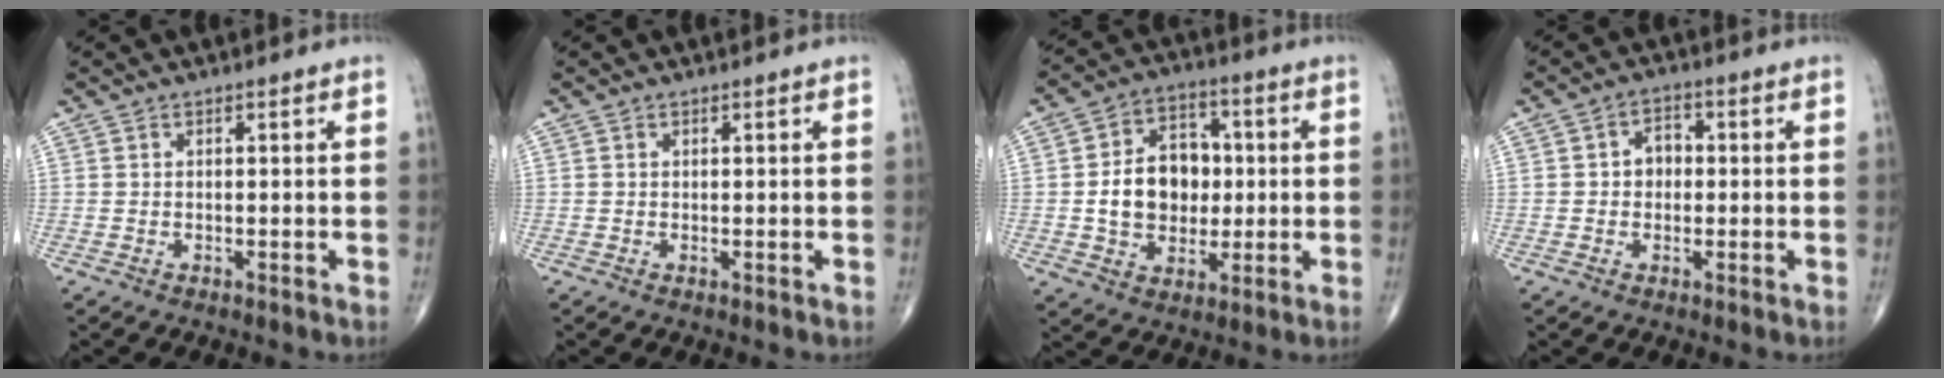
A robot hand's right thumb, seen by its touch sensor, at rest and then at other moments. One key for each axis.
{"total": 0.0}
{"total": 13.2, "fx": 0.1, "fy": 10.0, "fz": 8.6, "tx": -0.105, "ty": 0.019, "tz": 0.002}
{"total": 4.0, "fx": 0.0, "fy": 3.2, "fz": 2.4, "tx": -0.019, "ty": 0.016, "tz": -0.007}